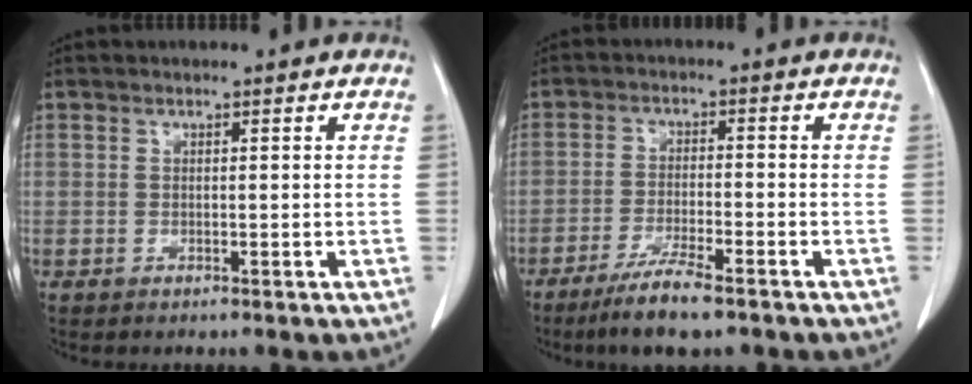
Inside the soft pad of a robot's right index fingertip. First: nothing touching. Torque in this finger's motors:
{"motor_torque": [0.53, -0.58, 0.27, 0.08]}